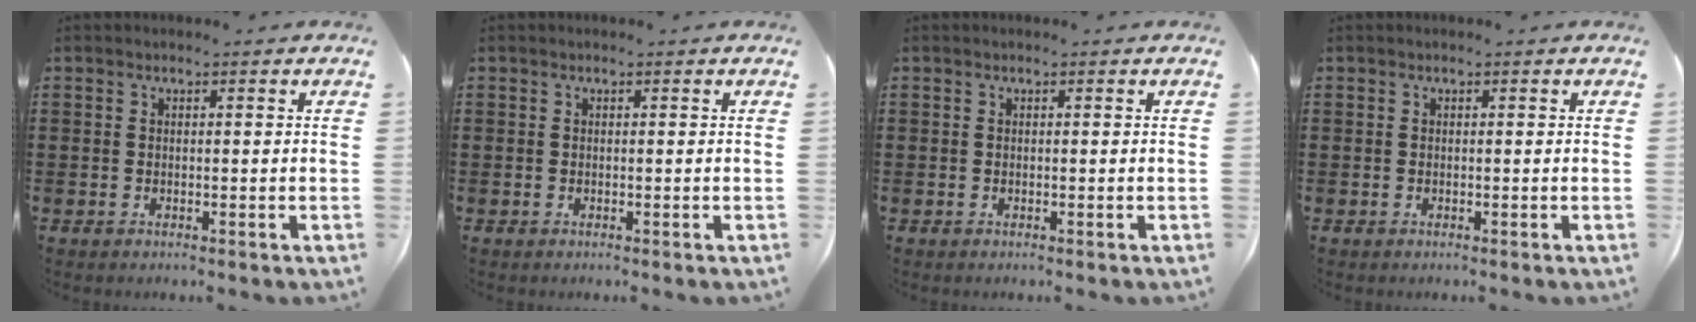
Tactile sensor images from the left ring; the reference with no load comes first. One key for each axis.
{"total": 0.0}
{"total": 0.0}
{"total": 0.0}